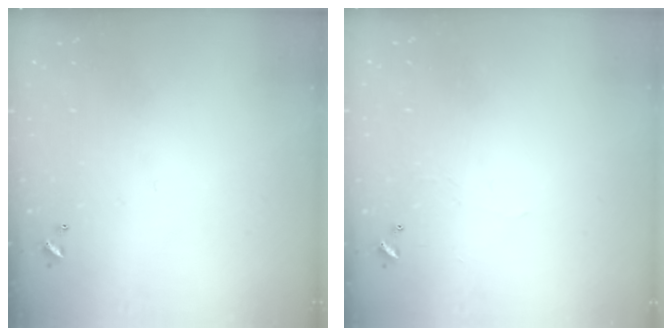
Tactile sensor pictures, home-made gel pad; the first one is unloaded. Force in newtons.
{"total": 0.9, "press": 0.7, "slide": 0.4}